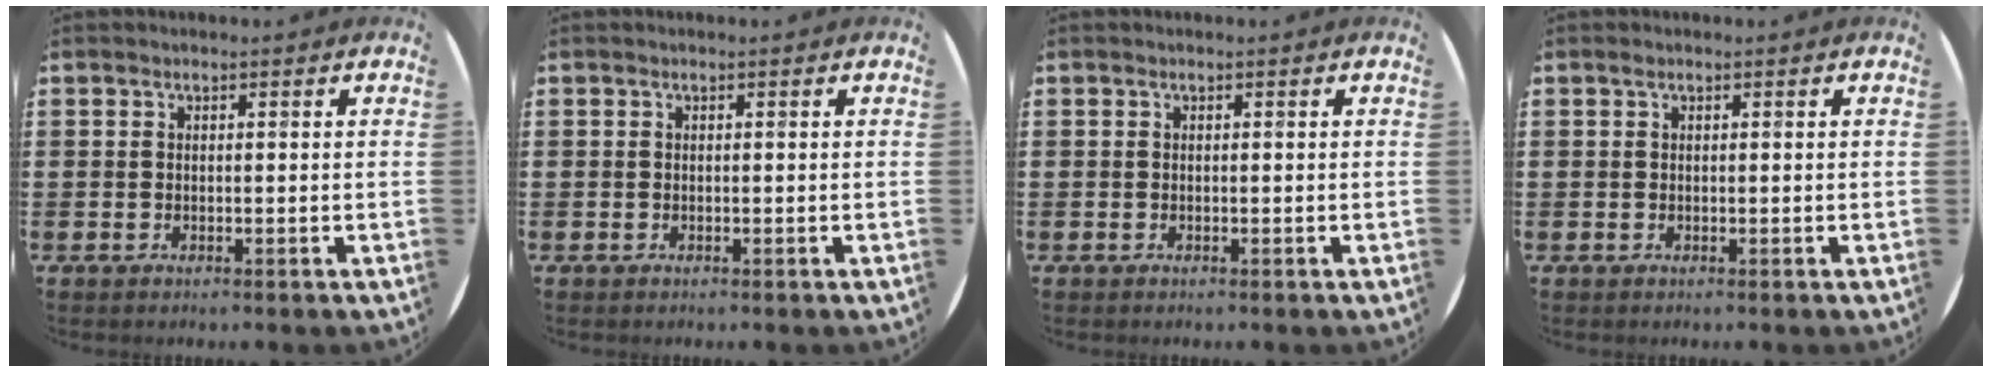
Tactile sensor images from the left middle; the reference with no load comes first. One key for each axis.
{"total": 0.0}
{"total": 0.0}
{"total": 0.0}